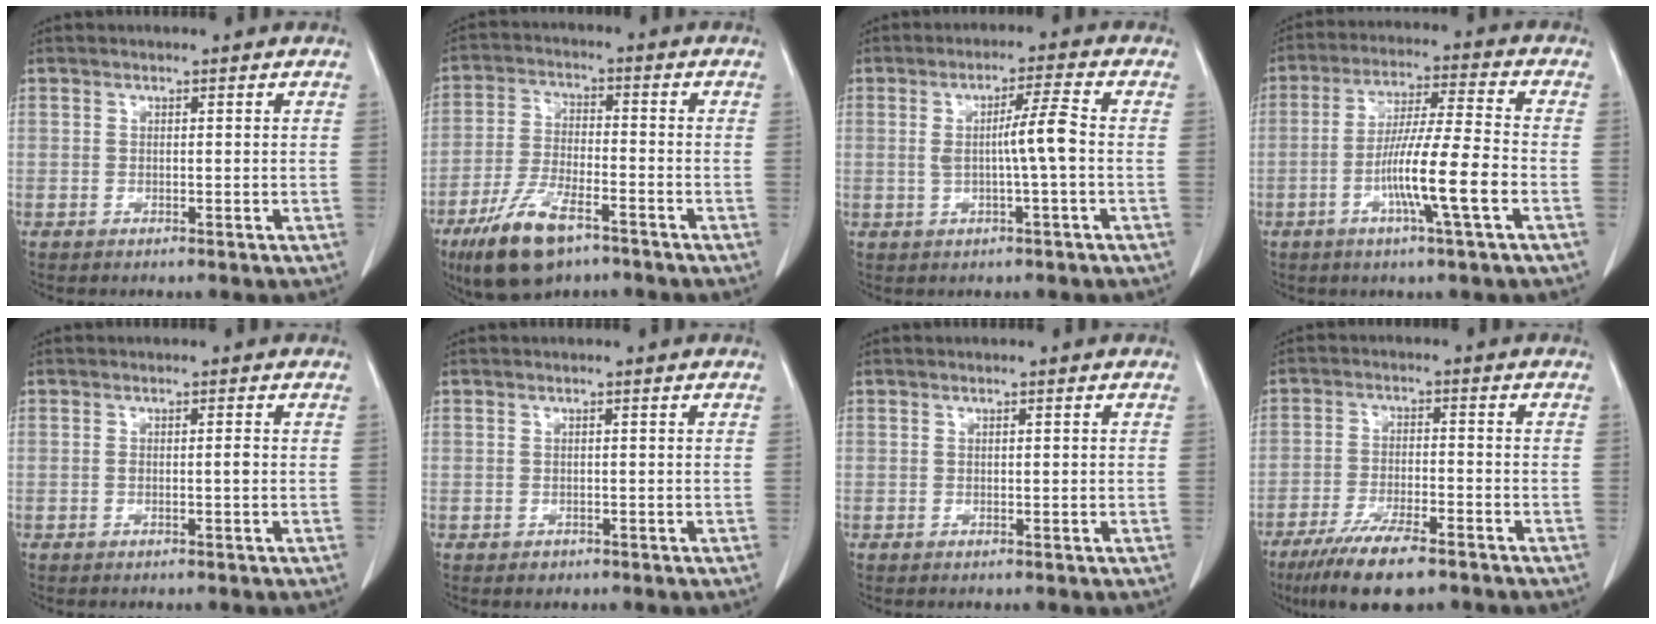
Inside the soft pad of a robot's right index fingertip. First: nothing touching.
{"total": 11.3, "force": [-7.2, 3.6, 8.0], "torque": [-0.165, -0.017, -0.127]}
{"total": 5.5, "force": [-0.2, -0.4, 5.4], "torque": [-0.092, 0.006, -0.003]}
{"total": 11.1, "force": [-3.6, -0.5, 10.4], "torque": [-0.190, -0.004, -0.069]}
{"total": 1.2, "force": [-0.2, 0.1, 1.2], "torque": [-0.020, 0.000, -0.002]}
{"total": 1.0, "force": [-0.6, 0.8, 0.2], "torque": [-0.003, 0.002, -0.005]}
{"total": 0.6, "force": [-0.1, 0.0, 0.6], "torque": [-0.013, 0.001, 0.002]}
{"total": 10.7, "force": [-7.7, 2.0, 7.1], "torque": [-0.123, -0.023, -0.126]}